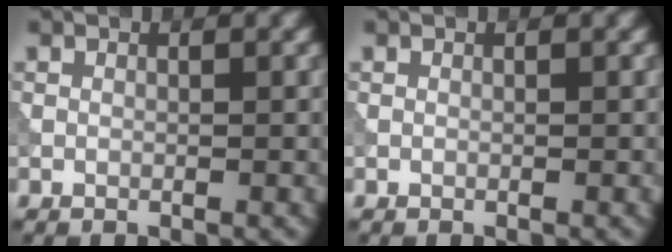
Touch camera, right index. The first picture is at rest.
{"total": 0.0}